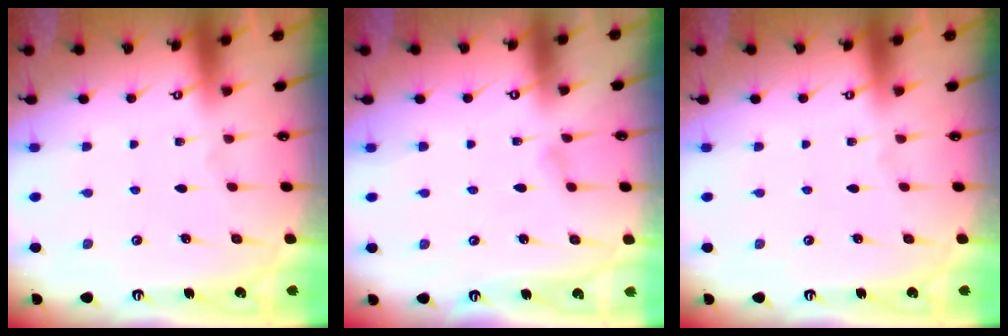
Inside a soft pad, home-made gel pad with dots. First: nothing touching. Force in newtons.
{"total": 2.4, "press": 2.4, "slide": 0.3}
{"total": 0.0}